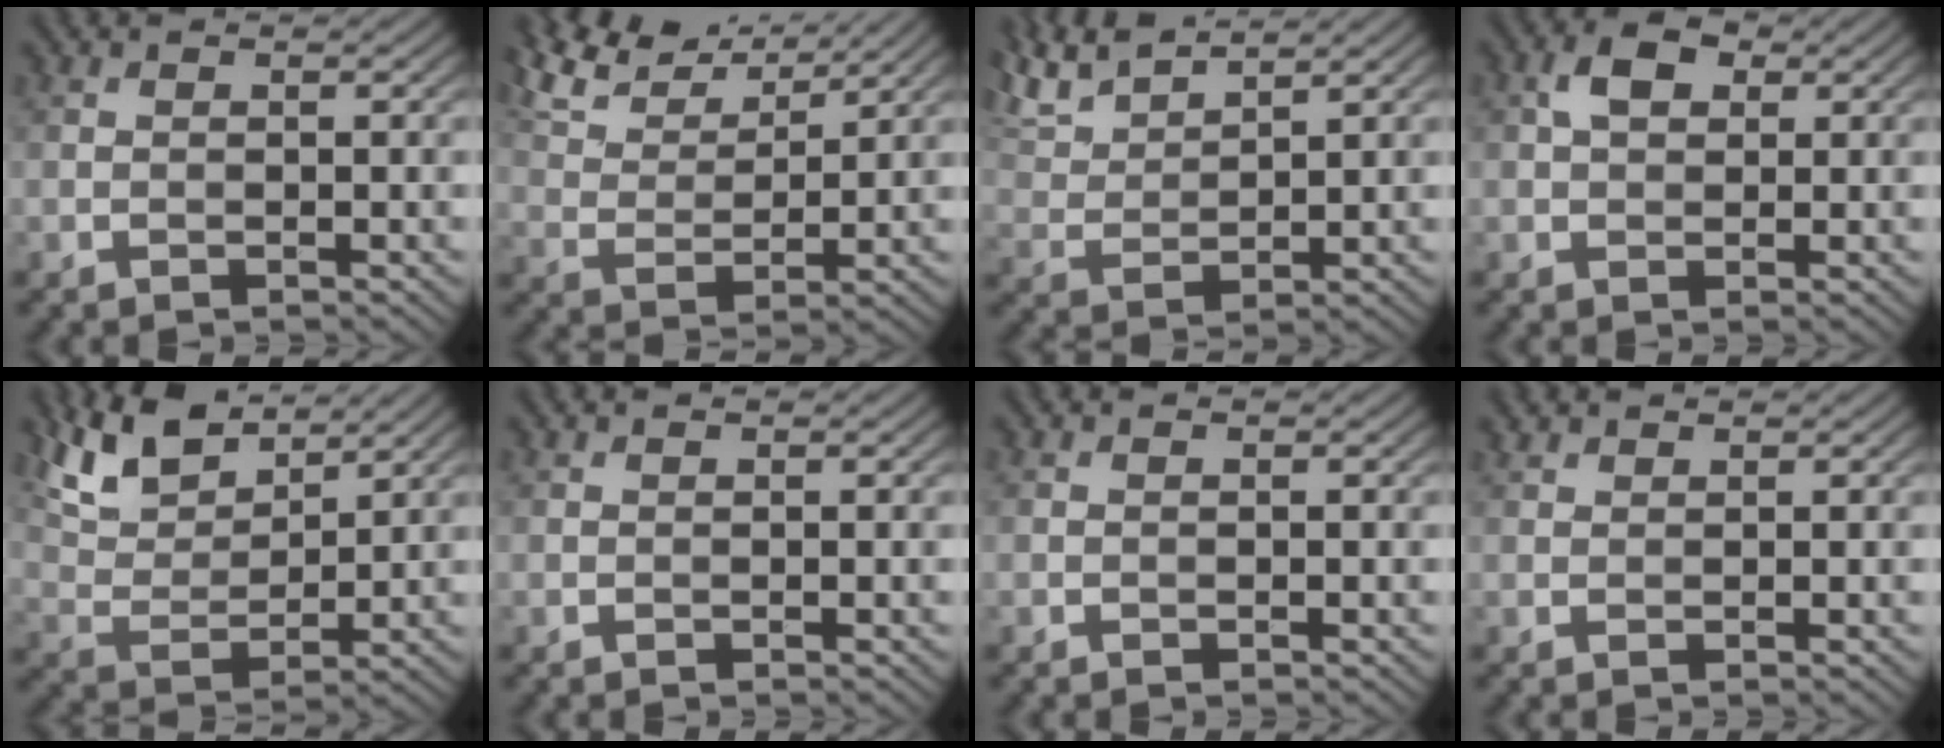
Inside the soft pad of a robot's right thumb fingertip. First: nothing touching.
{"total": 9.5, "force": [7.9, 2.6, 4.5], "torque": [-0.117, 0.013, 0.143]}
{"total": 7.0, "force": [6.0, 1.5, 3.3], "torque": [-0.090, 0.018, 0.127]}
{"total": 3.5, "force": [1.1, 2.4, 2.3], "torque": [-0.049, 0.009, 0.014]}
{"total": 9.0, "force": [6.6, 3.7, 4.9], "torque": [-0.123, 0.009, 0.132]}
{"total": 0.0}
{"total": 0.0}
{"total": 1.0, "force": [1.0, 0.3, 0.2], "torque": [-0.009, 0.004, 0.023]}